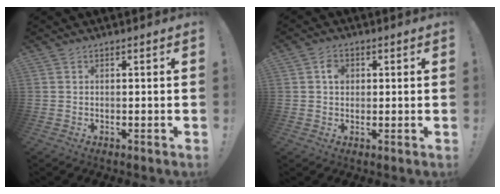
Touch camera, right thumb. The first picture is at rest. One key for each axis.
{"total": 3.8, "fx": 0.7, "fy": 3.0, "fz": 2.1, "tx": -0.025, "ty": 0.002, "tz": 0.009}